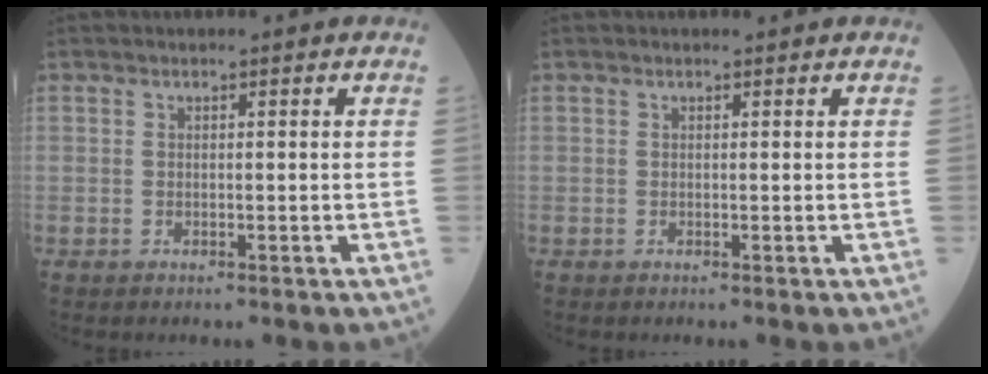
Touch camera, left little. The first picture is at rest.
{"total": 0.0}